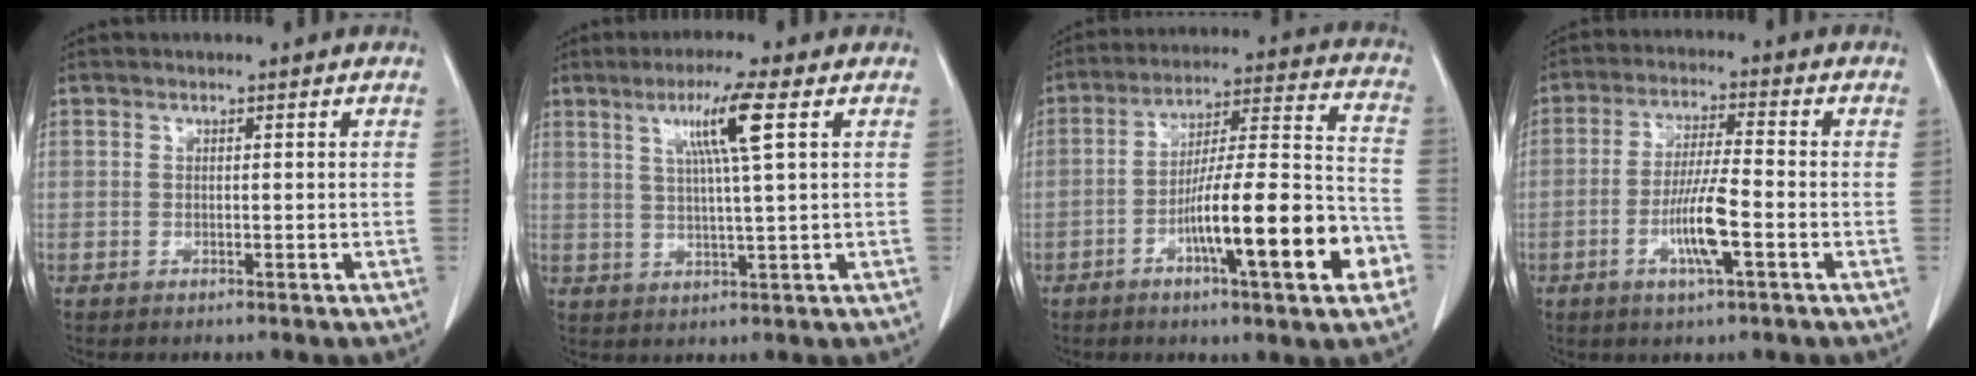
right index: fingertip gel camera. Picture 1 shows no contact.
{"total": 7.1, "force": [2.8, -0.9, 6.5], "torque": [-0.117, 0.002, 0.052]}
{"total": 18.8, "force": [-7.1, 1.9, 17.3], "torque": [-0.250, 0.011, -0.103]}
{"total": 7.7, "force": [-2.5, 0.4, 7.3], "torque": [-0.138, -0.004, -0.046]}